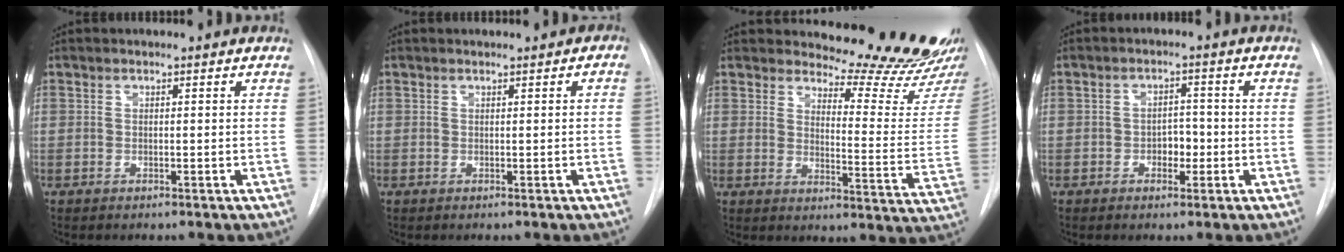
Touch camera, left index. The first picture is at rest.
{"total": 0.8, "force": [0.3, 0.4, 0.6], "torque": [-0.005, 0.008, 0.004]}
{"total": 16.6, "force": [15.9, 0.4, 4.9], "torque": [-0.061, -0.130, 0.182]}
{"total": 3.1, "force": [-0.9, 2.0, 2.1], "torque": [-0.025, 0.007, -0.013]}